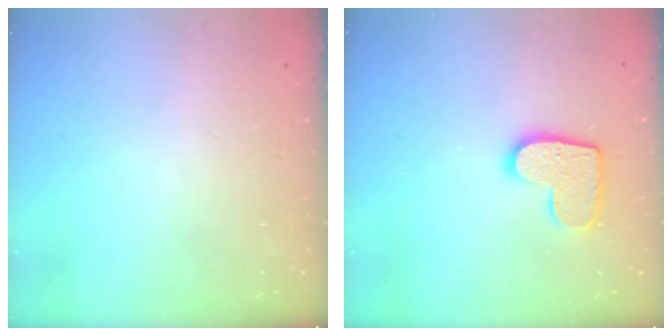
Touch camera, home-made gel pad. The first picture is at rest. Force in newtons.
{"total": 11.6, "press": 11.6, "slide": 0.6}